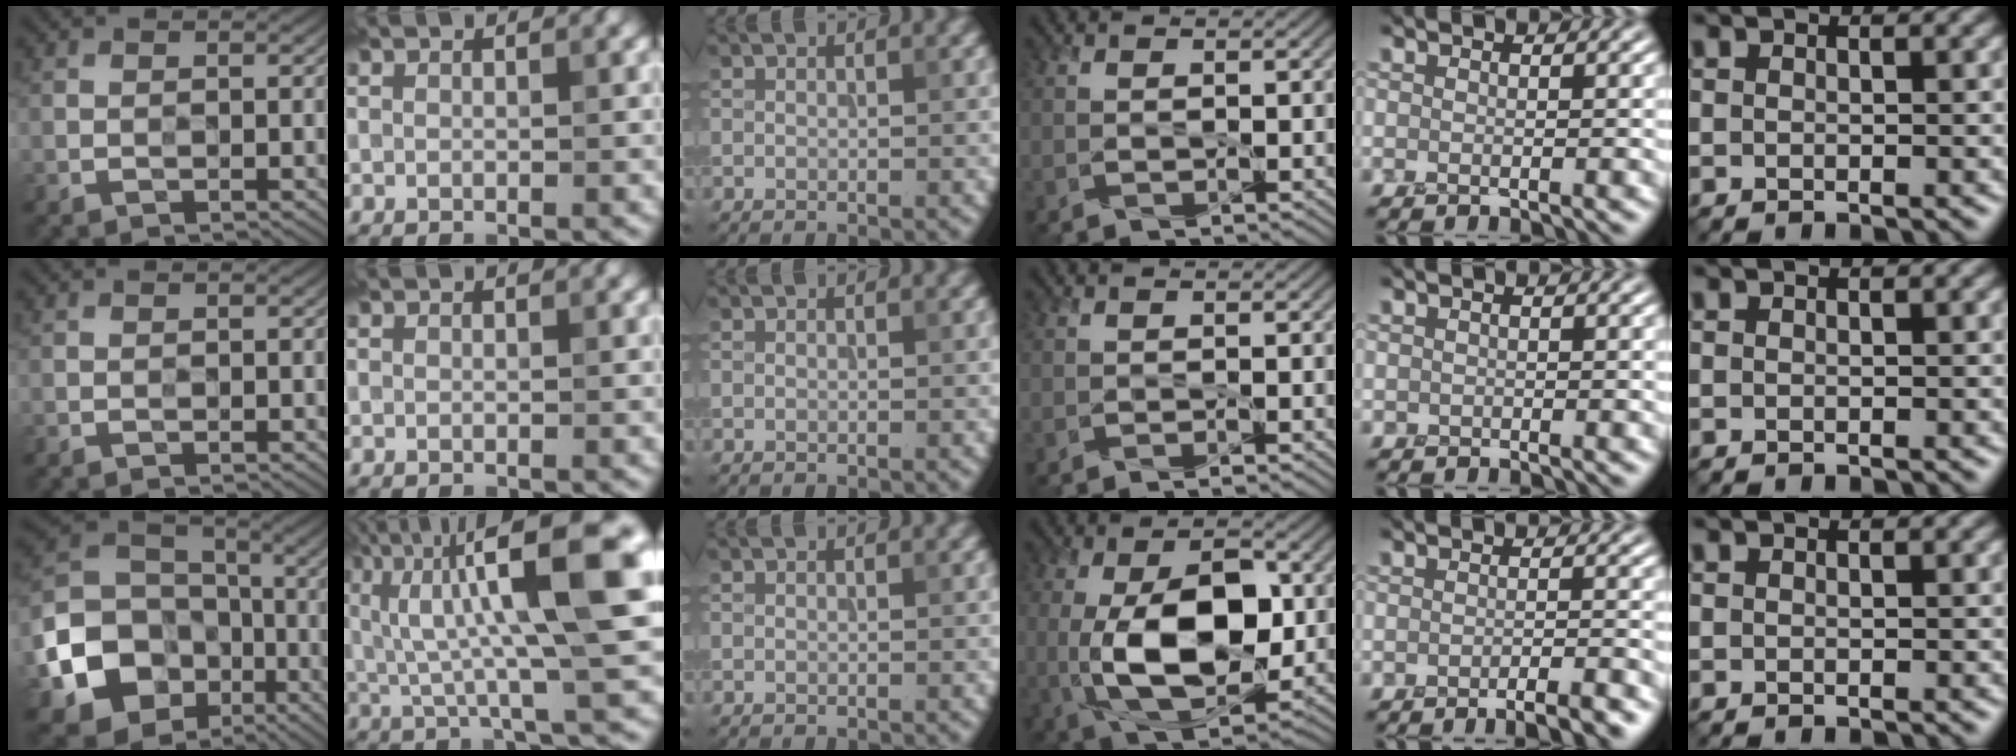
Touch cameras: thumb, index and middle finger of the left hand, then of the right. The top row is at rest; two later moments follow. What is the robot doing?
{"motion": "peel", "object": "bandage"}